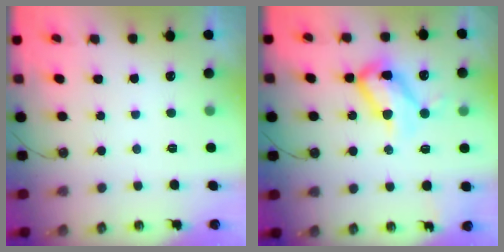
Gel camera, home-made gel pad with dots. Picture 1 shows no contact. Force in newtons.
{"total": 14.1, "press": 14.0, "slide": 1.3}